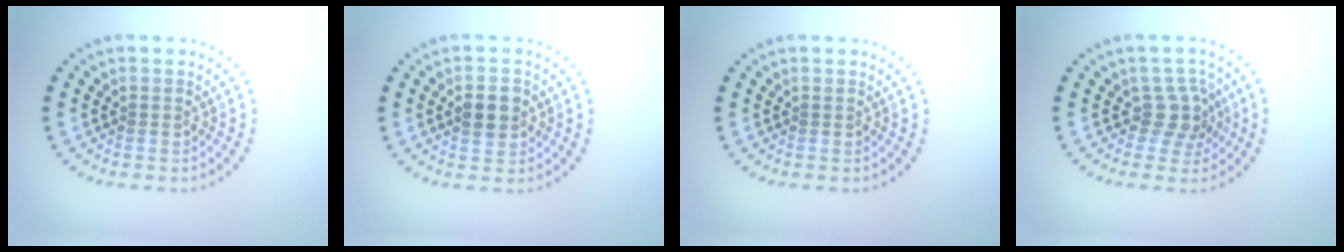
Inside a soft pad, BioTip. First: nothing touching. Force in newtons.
{"total": 2.8, "press": 2.8, "slide": 0.0}
{"total": 0.0}
{"total": 2.5, "press": 1.9, "slide": 1.6}